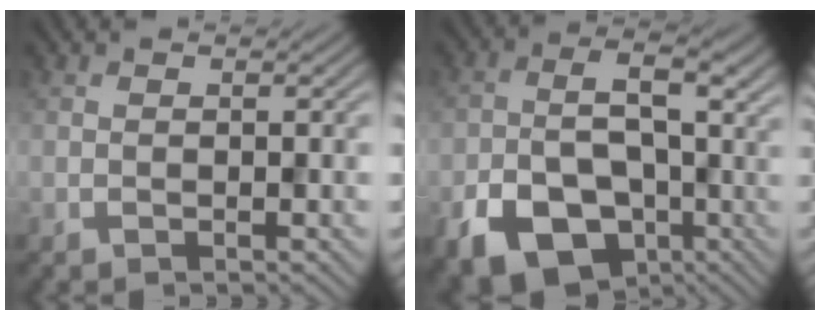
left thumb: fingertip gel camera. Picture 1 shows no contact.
{"total": 12.6, "force": [-4.7, 8.3, 8.2], "torque": [-0.134, -0.024, -0.078]}